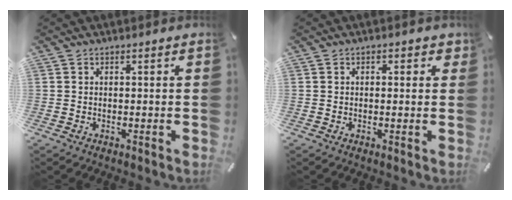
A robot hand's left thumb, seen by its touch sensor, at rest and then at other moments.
{"total": 1.3, "force": [-0.1, 1.0, 0.8], "torque": [-0.006, 0.002, -0.005]}